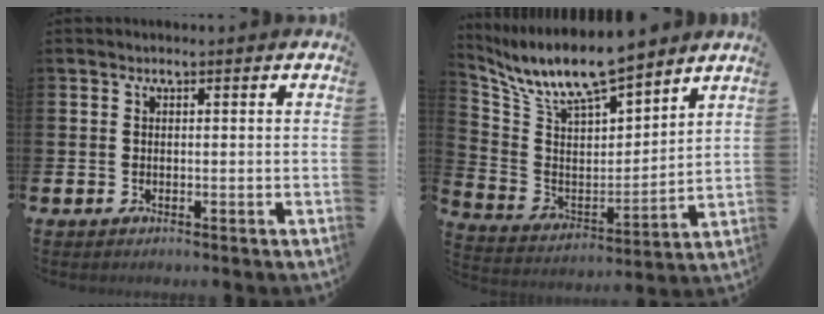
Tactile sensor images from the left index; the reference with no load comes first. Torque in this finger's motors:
{"motor_torque": [1.40, -0.74, 0.56, 0.21]}